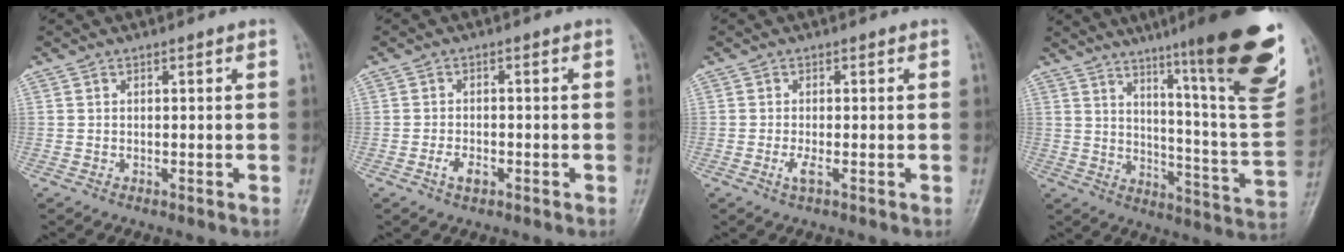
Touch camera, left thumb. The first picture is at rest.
{"total": 2.7, "force": [-1.3, 1.5, 1.9], "torque": [-0.034, 0.007, -0.022]}
{"total": 1.9, "force": [-0.6, 0.5, 1.8], "torque": [-0.039, -0.005, -0.013]}
{"total": 25.6, "force": [15.6, 2.4, 20.1], "torque": [-0.261, -0.078, 0.227]}